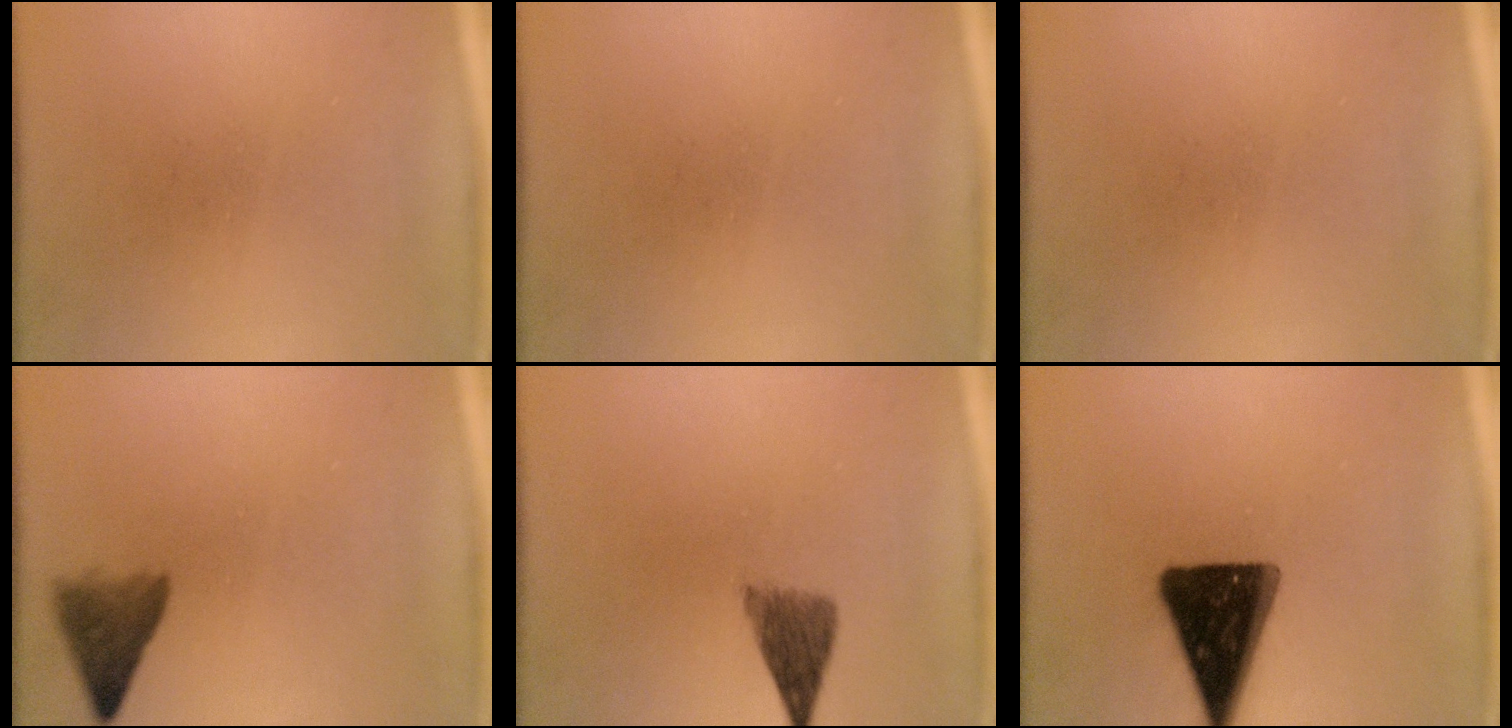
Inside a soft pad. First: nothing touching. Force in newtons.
{"total": 0.0}
{"total": 0.0}
{"total": 4.2}
{"total": 4.0}
{"total": 15.4}